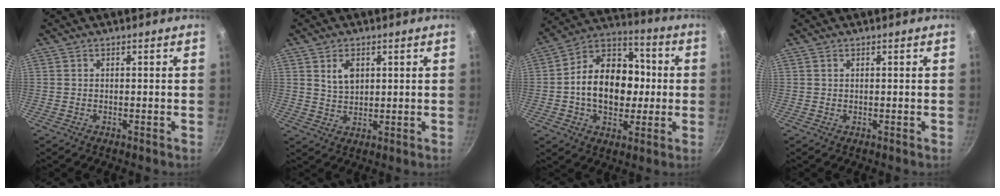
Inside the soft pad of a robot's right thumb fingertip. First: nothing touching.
{"total": 4.7, "force": [1.8, 3.1, 3.1], "torque": [-0.043, -0.008, 0.036]}
{"total": 18.7, "force": [-0.7, 13.6, 12.7], "torque": [-0.165, 0.037, -0.026]}
{"total": 0.0}